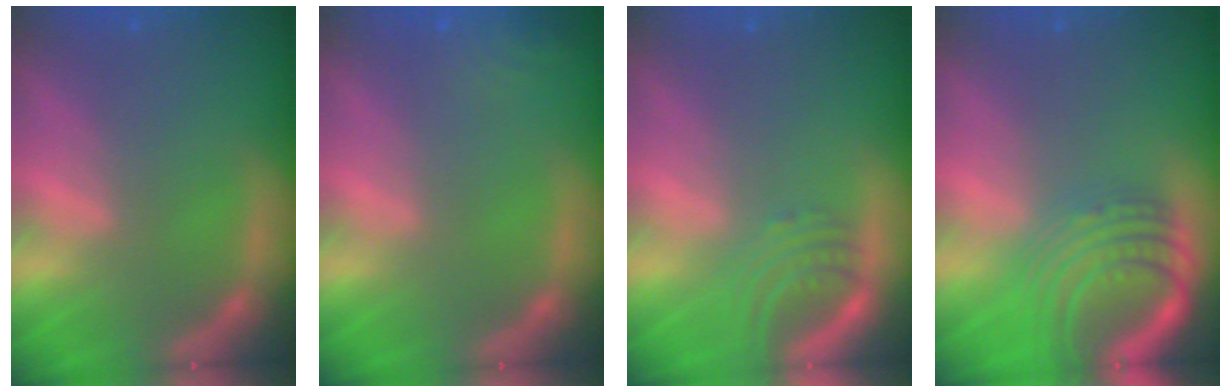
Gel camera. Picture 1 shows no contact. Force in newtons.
{"total": 3.0}
{"total": 3.5}
{"total": 8.5}